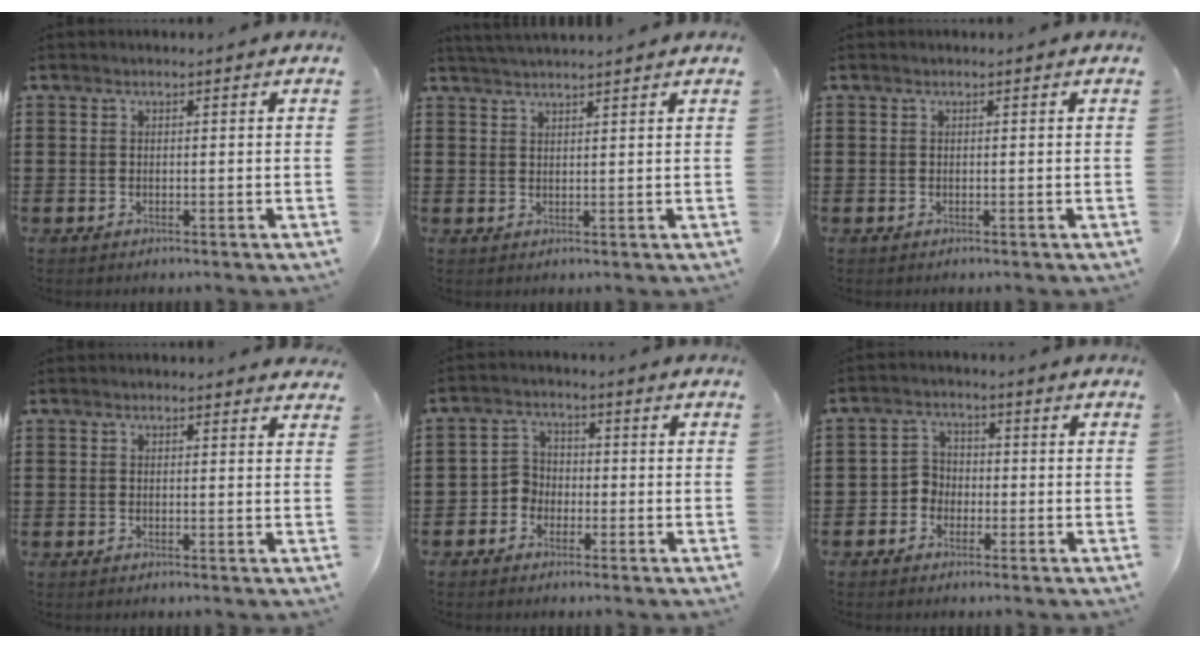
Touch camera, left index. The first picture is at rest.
{"total": 2.2, "force": [2.2, -0.4, 0.2], "torque": [-0.009, -0.002, 0.043]}
{"total": 0.0}
{"total": 0.8, "force": [0.8, 0.2, 0.2], "torque": [-0.006, 0.001, 0.015]}
{"total": 3.6, "force": [-1.9, 2.9, 0.8], "torque": [-0.034, 0.007, -0.045]}
{"total": 3.2, "force": [-1.6, 2.7, 0.7], "torque": [-0.025, 0.008, -0.037]}